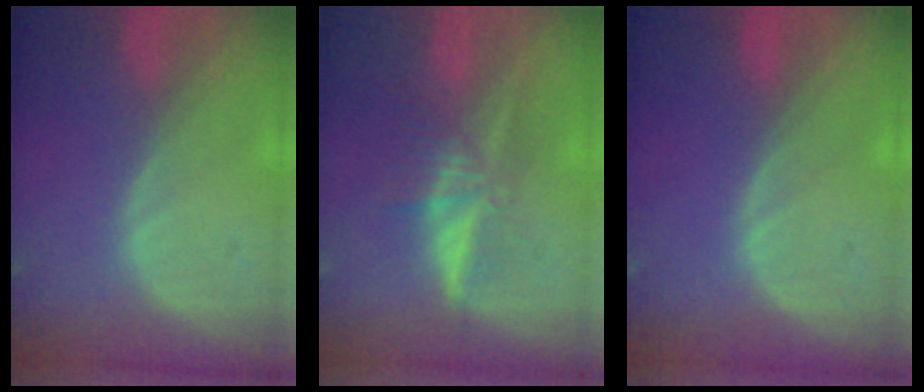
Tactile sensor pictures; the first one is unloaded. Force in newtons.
{"total": 5.8, "press": 5.5, "slide": 2.0}
{"total": 0.0}